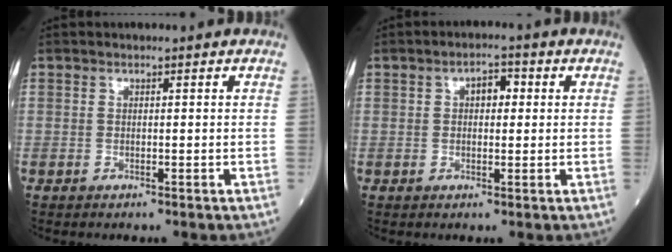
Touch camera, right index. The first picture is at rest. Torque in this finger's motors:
{"motor_torque": [0.05, 0.02, 0.02, 0.01]}